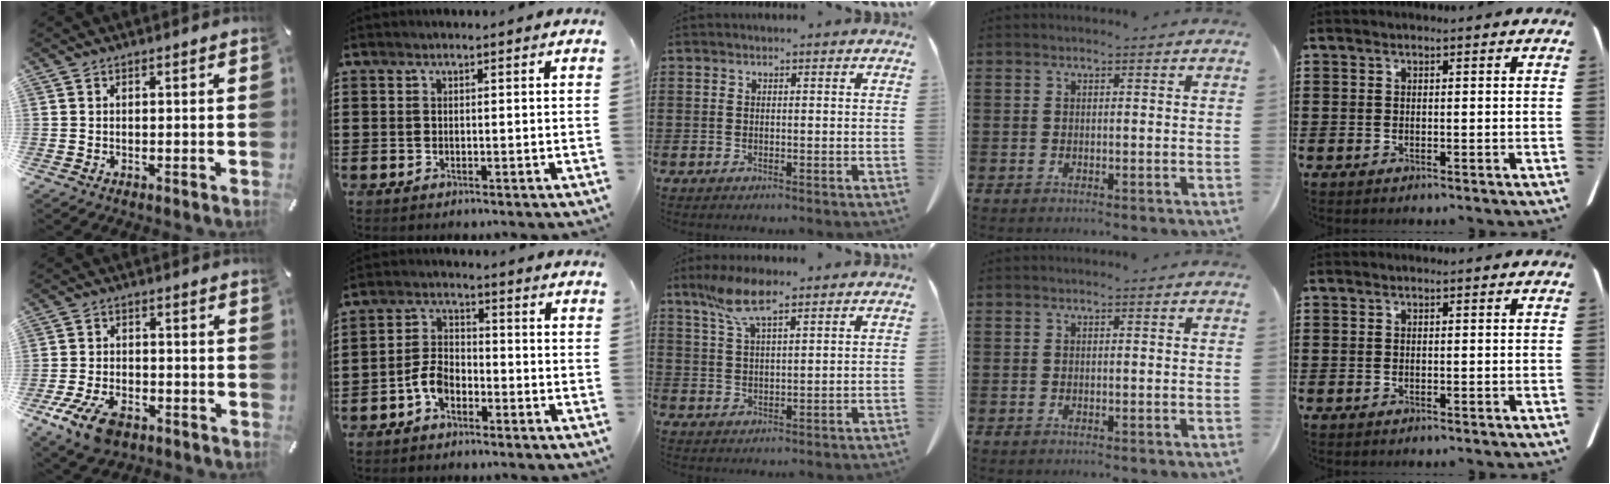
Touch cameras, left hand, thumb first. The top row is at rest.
{"thumb": {"total": 9.2, "force": [-5.2, 5.1, 5.5], "torque": [-0.126, 0.015, -0.097]}, "index": {"total": 4.7, "force": [-2.7, 2.6, 2.9], "torque": [-0.072, 0.006, -0.057]}, "middle": {"total": 7.1, "force": [4.8, 1.7, 5.0], "torque": [-0.110, -0.004, 0.088]}}